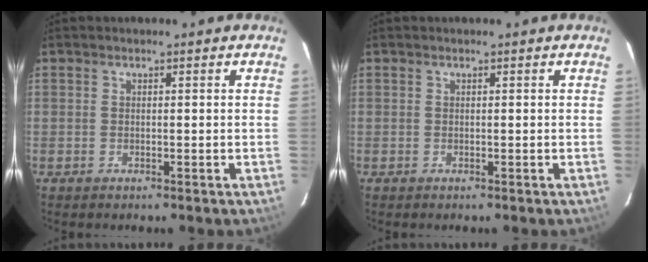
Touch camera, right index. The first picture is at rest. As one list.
[{"total": 0.0}]